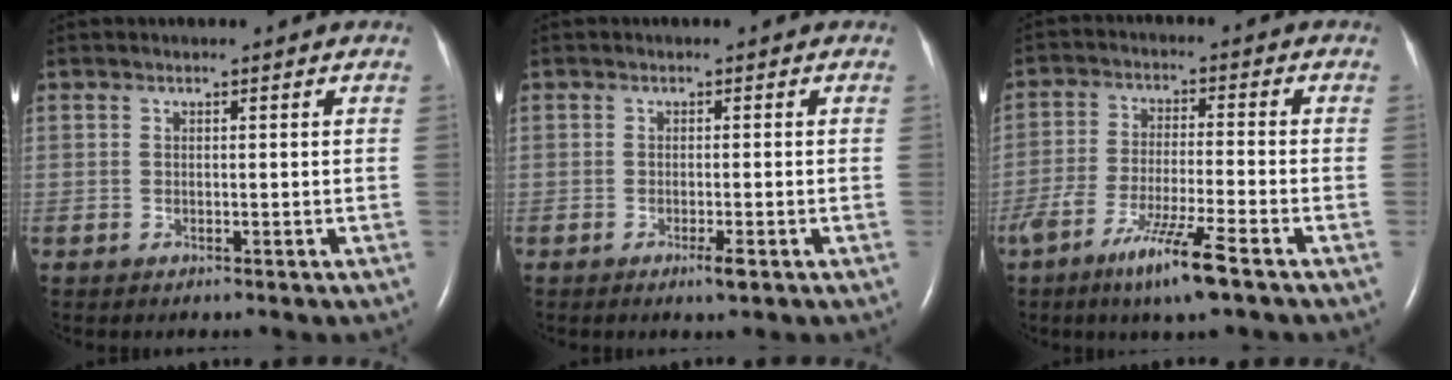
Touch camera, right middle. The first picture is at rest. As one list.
[{"total": 1.7, "force": [-0.9, 0.1, 1.4], "torque": [-0.027, -0.003, -0.014]}, {"total": 9.7, "force": [-6.0, -0.1, 7.6], "torque": [-0.150, -0.025, -0.109]}]